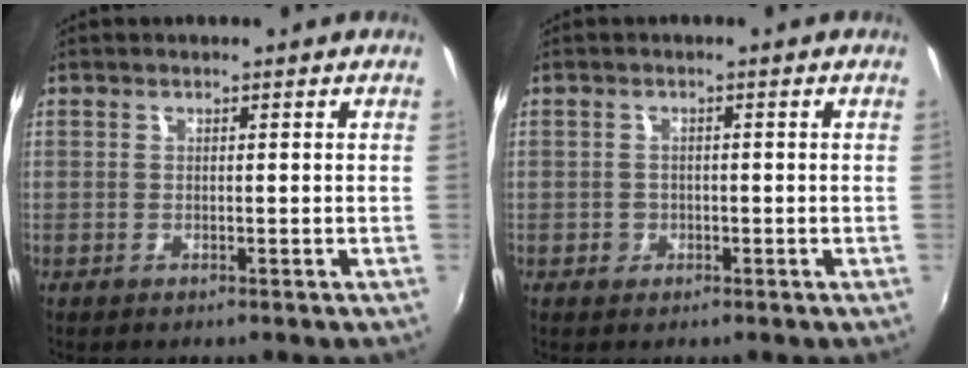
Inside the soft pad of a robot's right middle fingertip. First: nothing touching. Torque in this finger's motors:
{"motor_torque": [0.35, -0.31, 0.03, 0.01]}